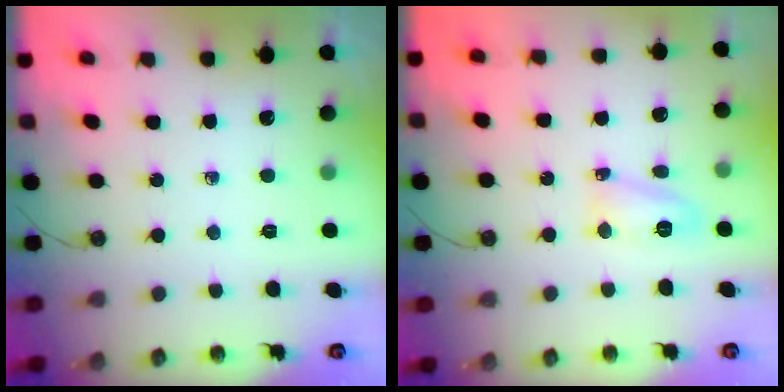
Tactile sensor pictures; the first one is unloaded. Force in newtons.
{"total": 9.1, "press": 9.0, "slide": 1.2}